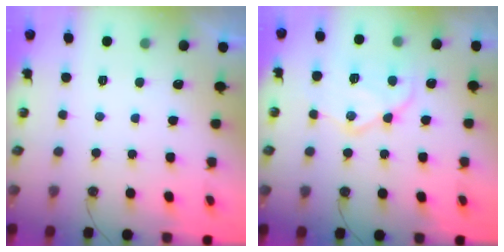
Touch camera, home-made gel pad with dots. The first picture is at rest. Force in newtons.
{"total": 15.6, "press": 15.5, "slide": 1.1}